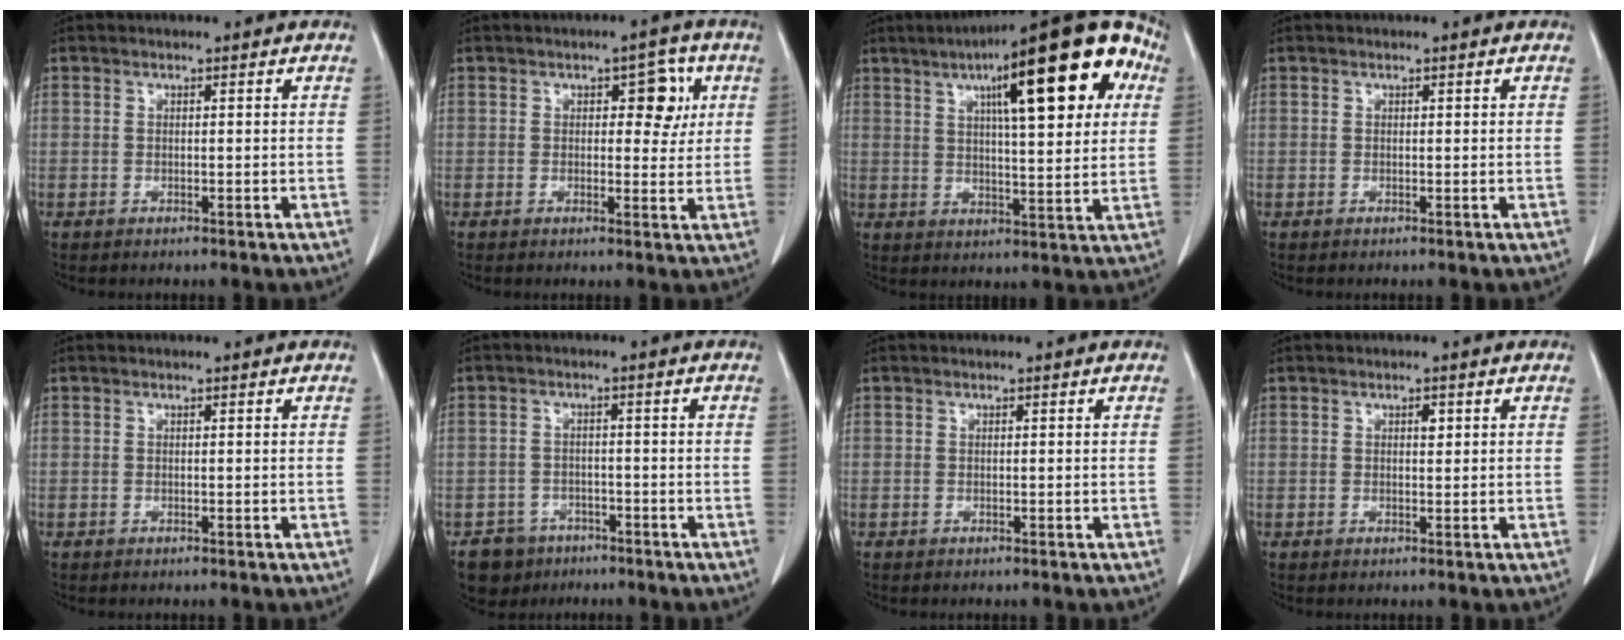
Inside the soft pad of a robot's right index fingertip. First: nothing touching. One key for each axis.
{"total": 5.0, "fx": 1.5, "fy": 2.6, "fz": 4.0, "tx": -0.043, "ty": 0.013, "tz": 0.020}
{"total": 19.6, "fx": 8.2, "fy": 3.7, "fz": 17.4, "tx": -0.249, "ty": 0.033, "tz": 0.114}
{"total": 0.0}
{"total": 0.0}
{"total": 5.0, "fx": -3.3, "fy": 3.7, "fz": 0.1, "tx": 0.001, "ty": 0.009, "tz": -0.050}
{"total": 0.0}
{"total": 1.1, "fx": 0.4, "fy": 0.5, "fz": 0.9, "tx": -0.013, "ty": 0.000, "tz": 0.006}